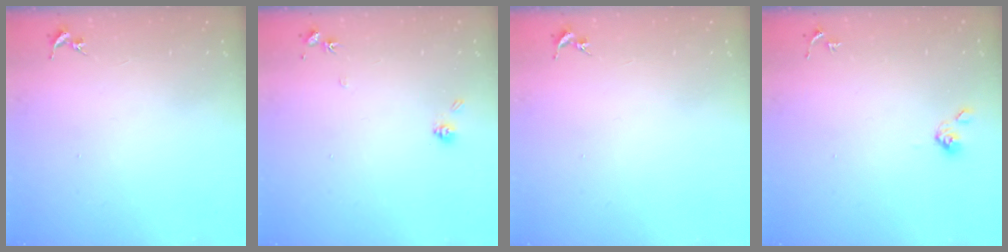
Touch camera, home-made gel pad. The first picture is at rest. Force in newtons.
{"total": 5.8, "press": 5.7, "slide": 1.1}
{"total": 0.0}
{"total": 4.0, "press": 3.9, "slide": 0.8}